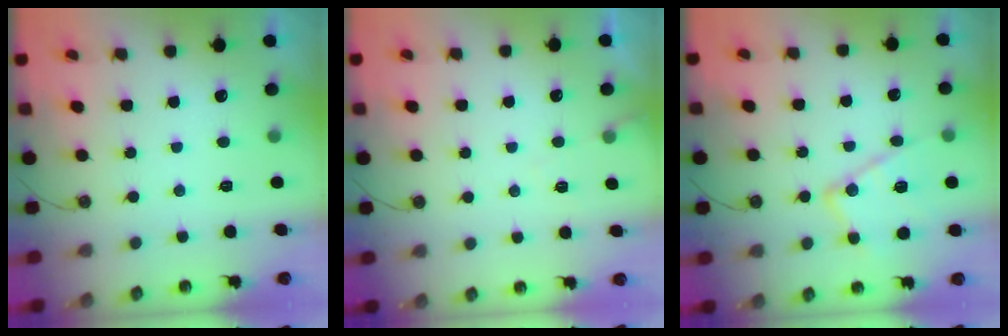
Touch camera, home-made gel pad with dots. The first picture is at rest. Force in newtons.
{"total": 3.7, "press": 3.7, "slide": 0.5}
{"total": 14.7, "press": 14.6, "slide": 1.3}